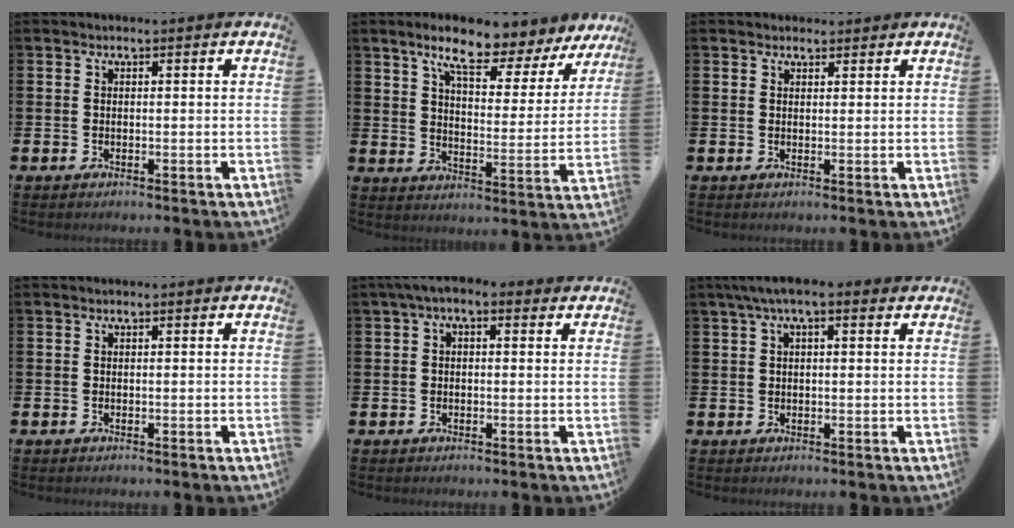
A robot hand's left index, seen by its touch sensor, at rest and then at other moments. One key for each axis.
{"total": 8.9, "fx": 7.9, "fy": 1.6, "fz": 3.6, "tx": -0.089, "ty": -0.053, "tz": 0.132}
{"total": 1.7, "fx": 1.5, "fy": 0.7, "fz": 0.0, "tx": 0.011, "ty": -0.001, "tz": 0.026}
{"total": 0.0}
{"total": 2.6, "fx": 1.1, "fy": 1.5, "fz": 1.7, "tx": -0.042, "ty": 0.006, "tz": 0.018}
{"total": 4.3, "fx": 2.6, "fy": 1.4, "fz": 3.1, "tx": -0.058, "ty": 0.004, "tz": 0.044}